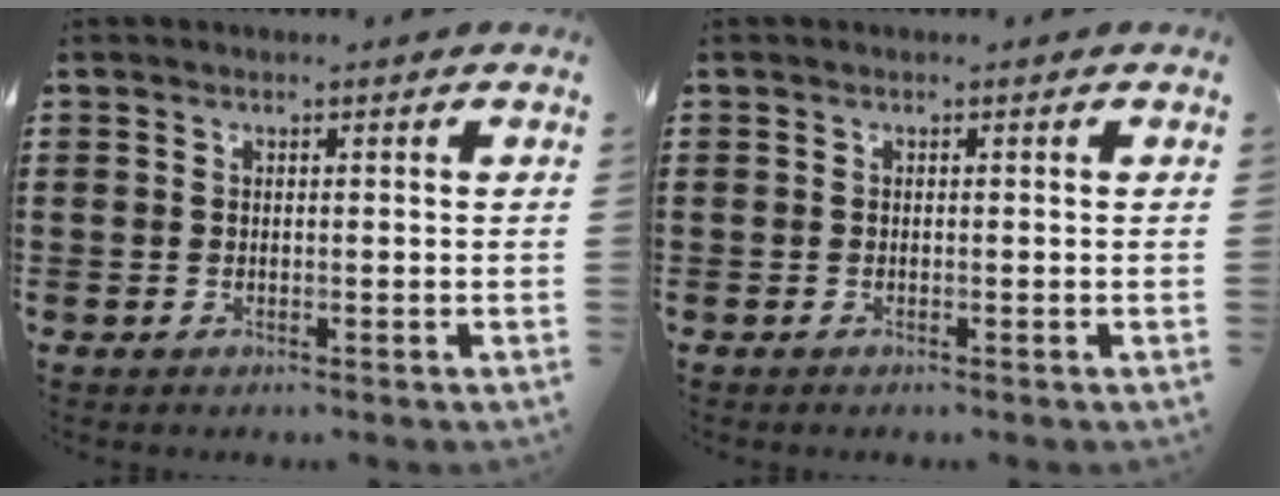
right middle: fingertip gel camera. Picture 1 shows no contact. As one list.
[{"total": 0.0}]